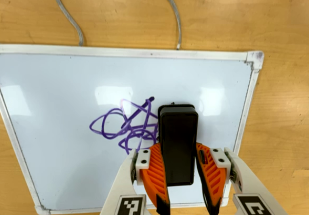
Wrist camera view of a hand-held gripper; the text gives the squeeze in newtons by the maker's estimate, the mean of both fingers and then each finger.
{"total": 9.6, "left": 8.8, "right": 10.3}